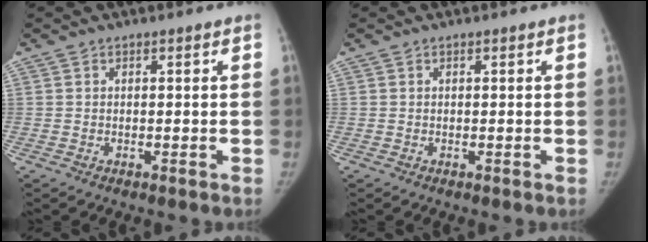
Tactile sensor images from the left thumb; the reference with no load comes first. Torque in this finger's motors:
{"motor_torque": [-0.09, 0.02, -0.10, 0.07, 0.04]}